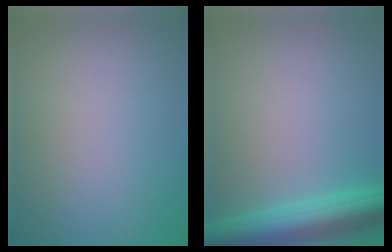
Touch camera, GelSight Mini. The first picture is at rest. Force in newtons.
{"total": 5.6, "press": 5.6, "slide": 0.3}